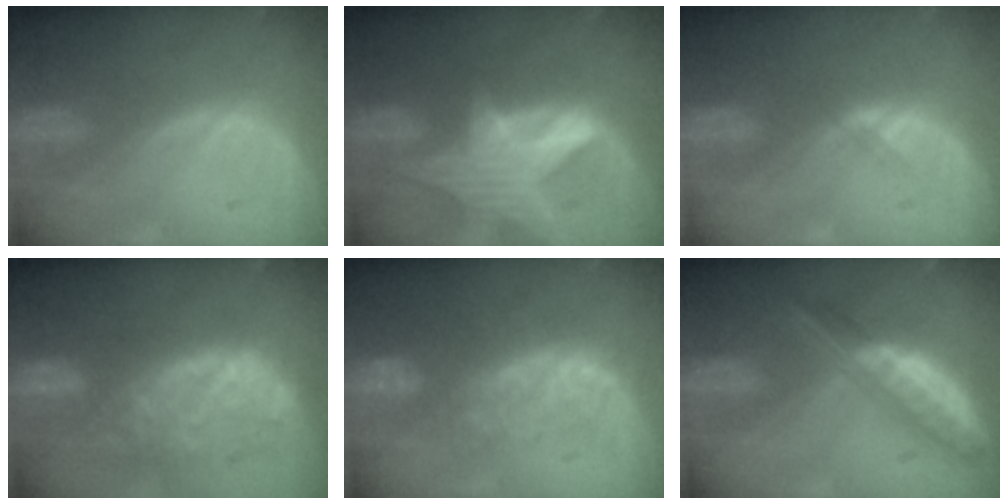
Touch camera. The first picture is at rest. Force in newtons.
{"total": 8.4, "press": 7.5, "slide": 3.7}
{"total": 1.1, "press": 0.8, "slide": 0.7}
{"total": 12.0, "press": 9.8, "slide": 6.8}
{"total": 8.5, "press": 7.7, "slide": 3.6}
{"total": 6.4, "press": 5.6, "slide": 3.1}